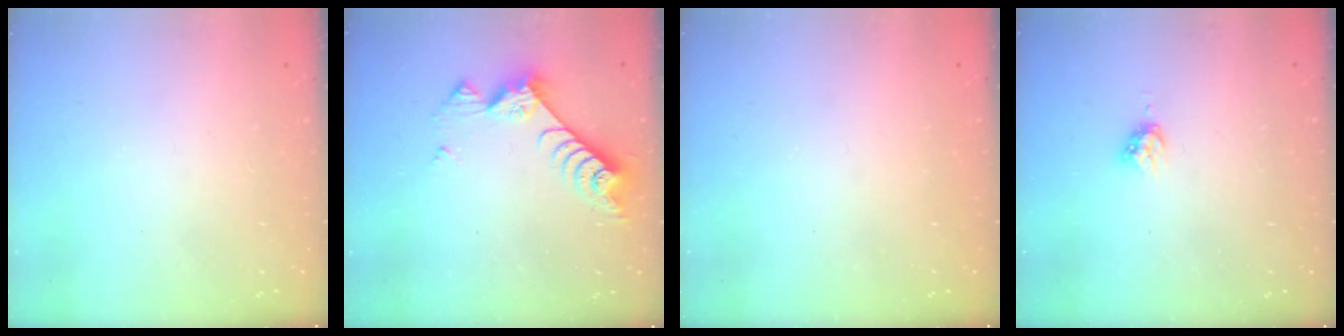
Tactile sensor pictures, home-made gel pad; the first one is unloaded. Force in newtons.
{"total": 7.6, "press": 7.6, "slide": 0.4}
{"total": 0.0}
{"total": 4.3, "press": 4.3, "slide": 0.3}